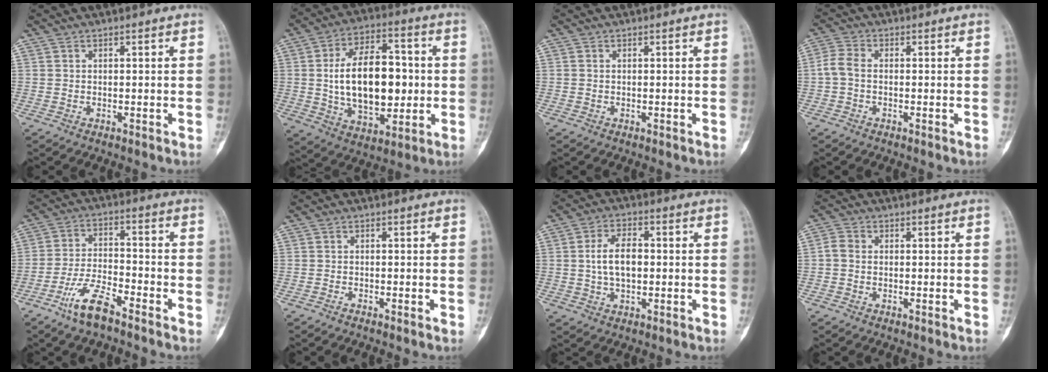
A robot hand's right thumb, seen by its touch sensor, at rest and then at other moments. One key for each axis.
{"total": 19.4, "fx": 0.3, "fy": 11.3, "fz": 15.8, "tx": -0.231, "ty": 0.012, "tz": 0.013}
{"total": 0.0}
{"total": 3.3, "fx": -0.5, "fy": 2.0, "fz": 2.6, "tx": -0.063, "ty": 0.008, "tz": -0.020}
{"total": 8.7, "fx": -5.9, "fy": 2.2, "fz": 5.9, "tx": -0.123, "ty": 0.029, "tz": -0.116}
{"total": 0.6, "fx": -0.4, "fy": 0.0, "fz": 0.4, "tx": -0.008, "ty": -0.001, "tz": -0.010}
{"total": 7.4, "fx": 0.2, "fy": 4.2, "fz": 6.0, "tx": -0.106, "ty": 0.013, "tz": 0.002}
{"total": 2.1, "fx": -0.3, "fy": 1.6, "fz": 1.3, "tx": -0.024, "ty": 0.002, "tz": -0.014}